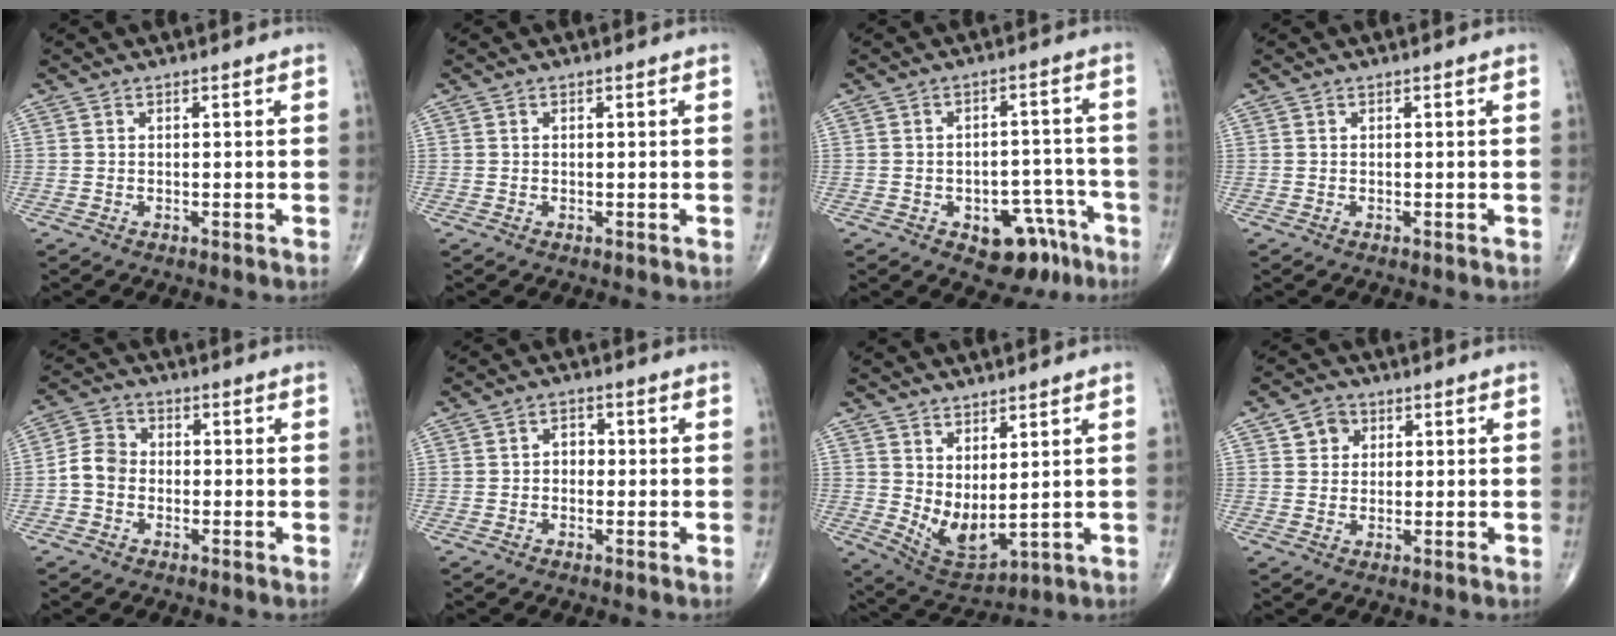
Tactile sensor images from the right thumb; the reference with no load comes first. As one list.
[{"total": 0.0}, {"total": 9.8, "force": [-5.4, 5.9, 5.8], "torque": [-0.036, 0.049, -0.064]}, {"total": 0.0}, {"total": 5.3, "force": [-1.3, 4.3, 2.8], "torque": [-0.044, 0.018, -0.036]}, {"total": 2.4, "force": [-0.1, 1.9, 1.5], "torque": [-0.006, 0.010, -0.008]}, {"total": 8.3, "force": [2.3, 3.5, 7.1], "torque": [-0.121, -0.031, 0.060]}, {"total": 3.9, "force": [1.5, 3.3, 1.4], "torque": [-0.004, -0.003, 0.020]}]